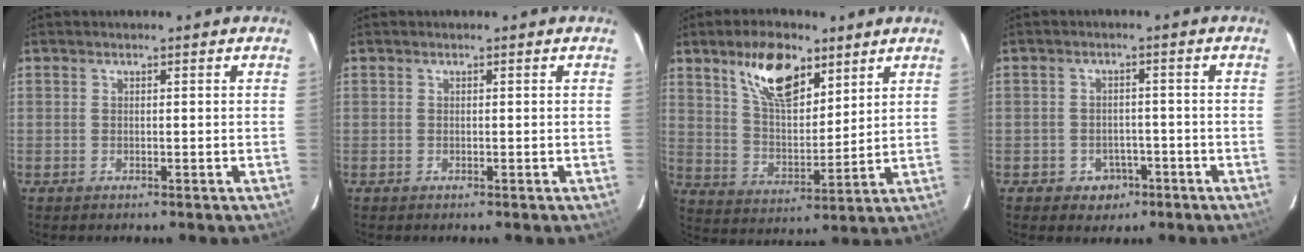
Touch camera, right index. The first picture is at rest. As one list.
[{"total": 0.0}, {"total": 13.6, "force": [8.2, 6.2, 8.9], "torque": [-0.148, 0.007, 0.153]}, {"total": 4.6, "force": [-2.4, 3.8, 0.8], "torque": [-0.028, 0.013, -0.021]}]